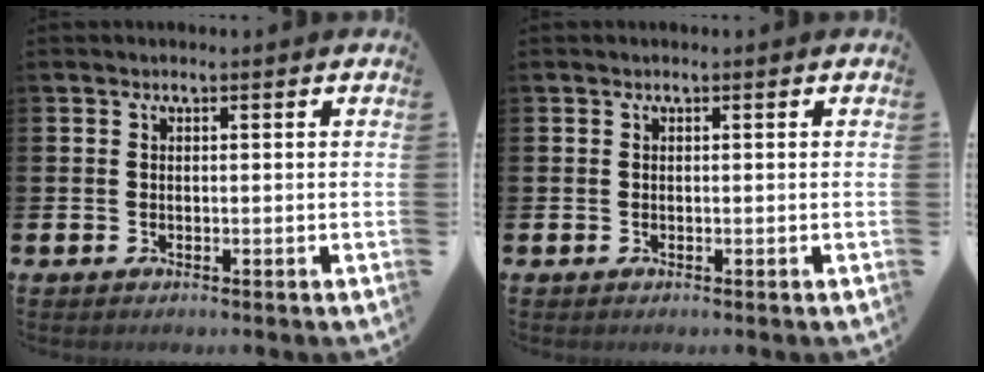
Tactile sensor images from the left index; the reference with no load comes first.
{"total": 0.0}